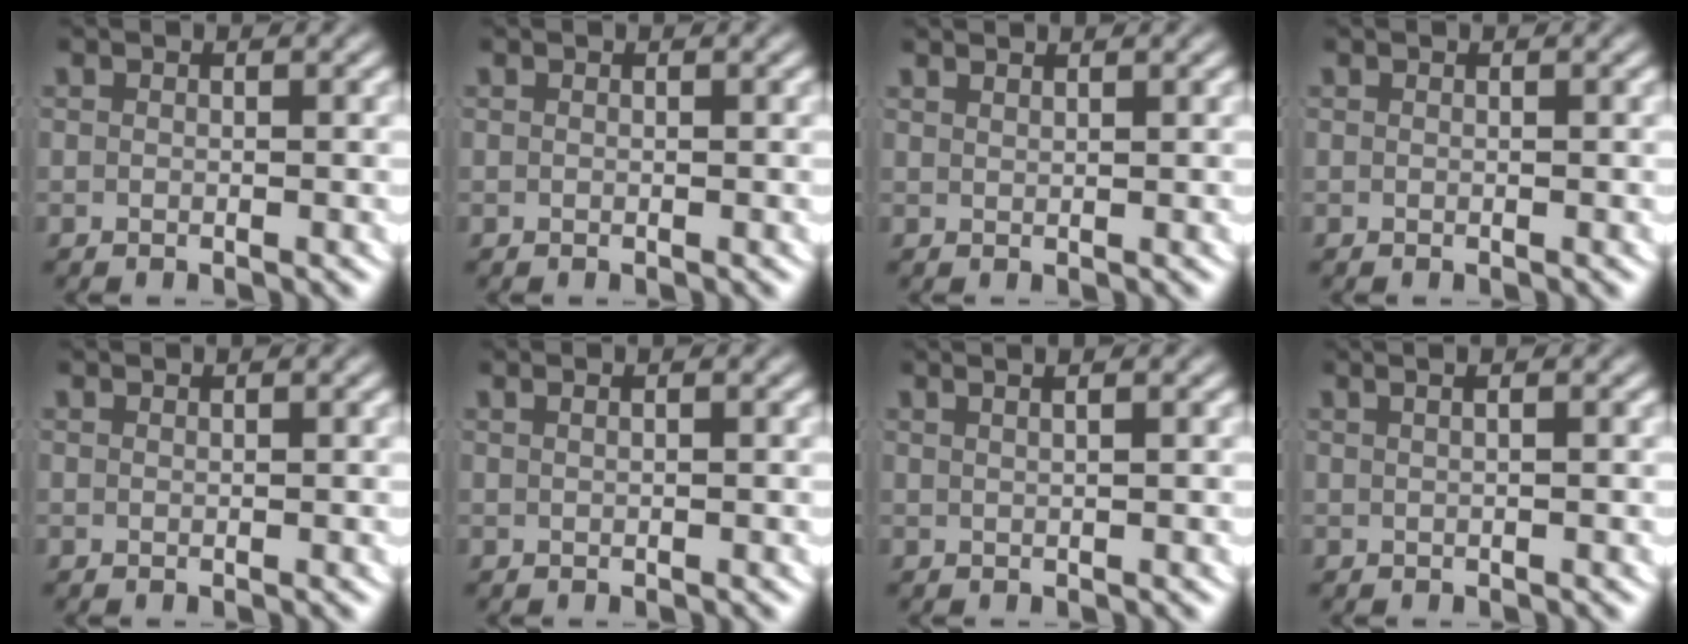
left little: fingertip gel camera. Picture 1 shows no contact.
{"total": 0.0}
{"total": 1.6, "force": [1.5, -0.4, 0.3], "torque": [0.001, -0.002, 0.031]}
{"total": 0.0}
{"total": 0.8, "force": [0.7, -0.4, 0.0], "torque": [0.006, 0.000, 0.015]}
{"total": 0.9, "force": [0.6, -0.4, 0.6], "torque": [-0.007, 0.004, 0.012]}
{"total": 3.4, "force": [2.2, 0.6, 2.4], "torque": [-0.027, 0.014, 0.033]}
{"total": 3.2, "force": [1.8, 0.9, 2.5], "torque": [-0.019, 0.020, 0.022]}